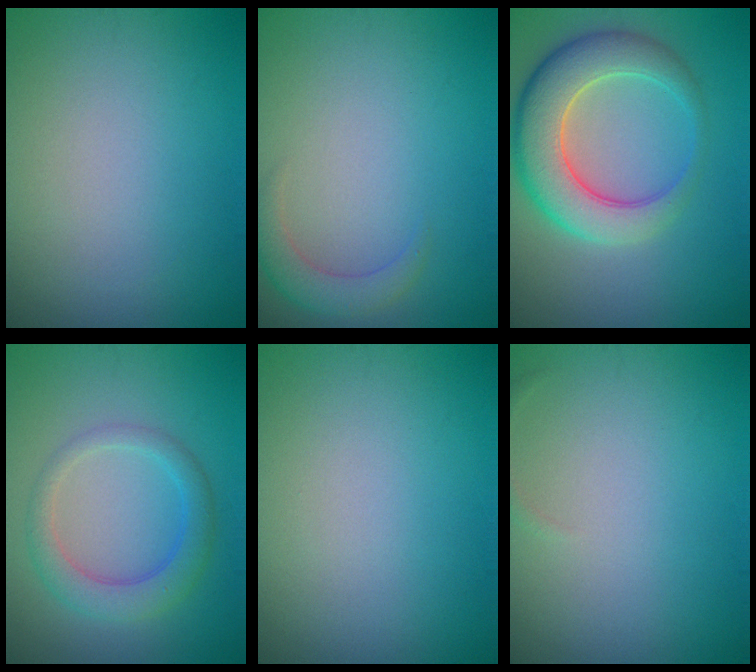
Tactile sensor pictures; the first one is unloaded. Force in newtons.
{"total": 2.1, "press": 2.1, "slide": 0.2}
{"total": 7.1, "press": 7.1, "slide": 0.5}
{"total": 3.4, "press": 3.4, "slide": 0.1}
{"total": 0.0}
{"total": 0.6, "press": 0.6, "slide": 0.1}